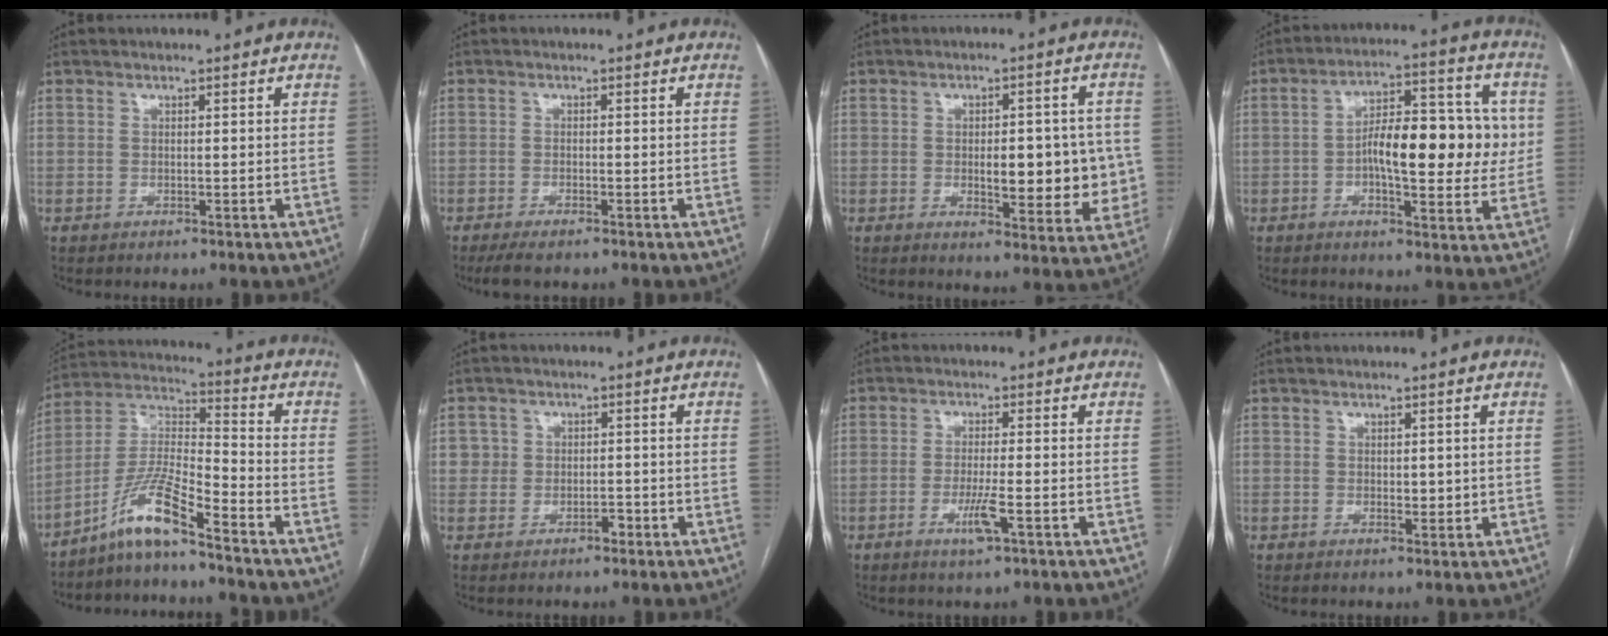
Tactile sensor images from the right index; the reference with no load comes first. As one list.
[{"total": 3.5, "force": [-2.8, 0.6, 2.1], "torque": [-0.039, -0.008, -0.046]}, {"total": 10.7, "force": [-0.7, 4.4, 9.7], "torque": [-0.110, 0.007, 0.003]}, {"total": 14.3, "force": [-0.1, 5.3, 13.2], "torque": [-0.201, 0.031, -0.003]}, {"total": 10.0, "force": [-7.4, 0.3, 6.7], "torque": [-0.149, 0.001, -0.147]}, {"total": 2.6, "force": [-0.6, 2.4, 0.8], "torque": [0.006, 0.012, -0.008]}, {"total": 4.1, "force": [-1.7, 0.0, 3.7], "torque": [-0.069, -0.008, -0.030]}, {"total": 1.3, "force": [0.3, 0.8, 1.0], "torque": [-0.007, 0.000, 0.007]}]